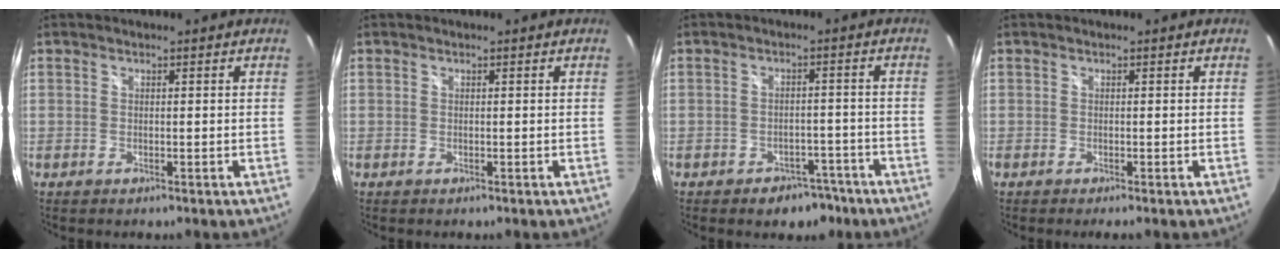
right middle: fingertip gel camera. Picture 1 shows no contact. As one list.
[{"total": 0.0}, {"total": 5.8, "force": [-4.0, 3.7, 1.8], "torque": [-0.035, 0.016, -0.041]}, {"total": 0.6, "force": [-0.5, -0.1, 0.3], "torque": [-0.004, -0.001, -0.010]}]